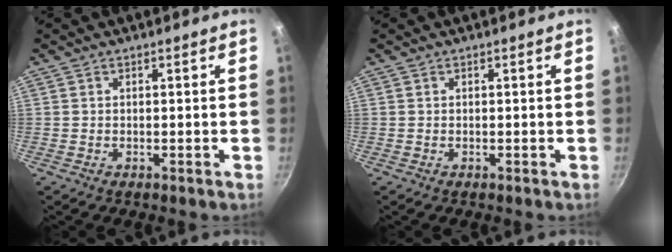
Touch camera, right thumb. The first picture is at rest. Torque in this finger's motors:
{"motor_torque": [-0.24, 0.23, 0.00, 0.00, 0.02]}